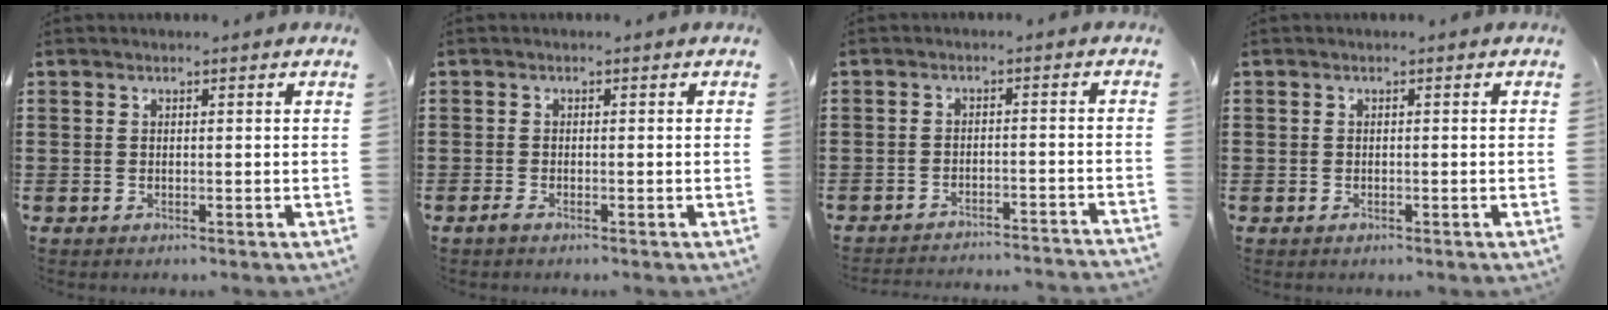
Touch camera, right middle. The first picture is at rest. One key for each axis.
{"total": 1.0, "fx": -0.7, "fy": 0.2, "fz": 0.6, "tx": -0.021, "ty": -0.005, "tz": -0.016}
{"total": 3.0, "fx": -3.0, "fy": -0.3, "fz": 0.2, "tx": -0.008, "ty": -0.001, "tz": -0.062}
{"total": 0.6, "fx": -0.4, "fy": 0.5, "fz": -0.1, "tx": 0.001, "ty": 0.005, "tz": -0.009}